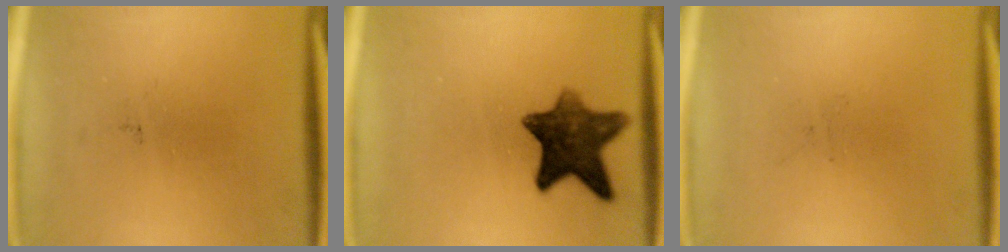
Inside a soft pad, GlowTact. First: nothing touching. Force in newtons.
{"total": 10.2}
{"total": 0.0}